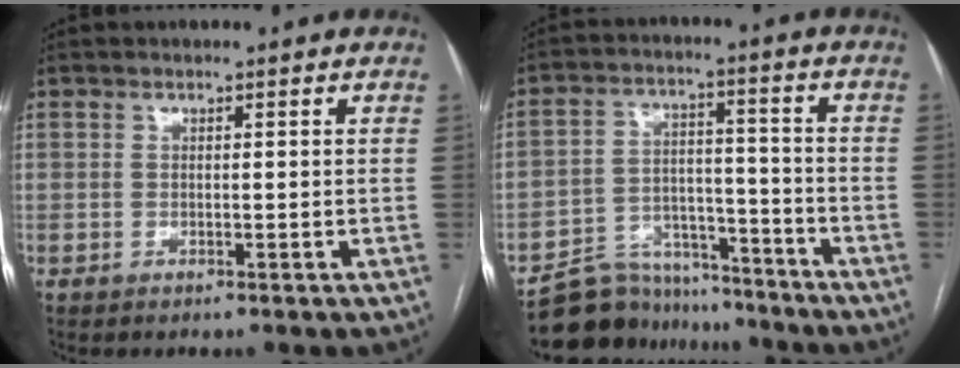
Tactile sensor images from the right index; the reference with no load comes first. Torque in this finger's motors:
{"motor_torque": [-0.23, -0.11, -0.89, -0.21]}